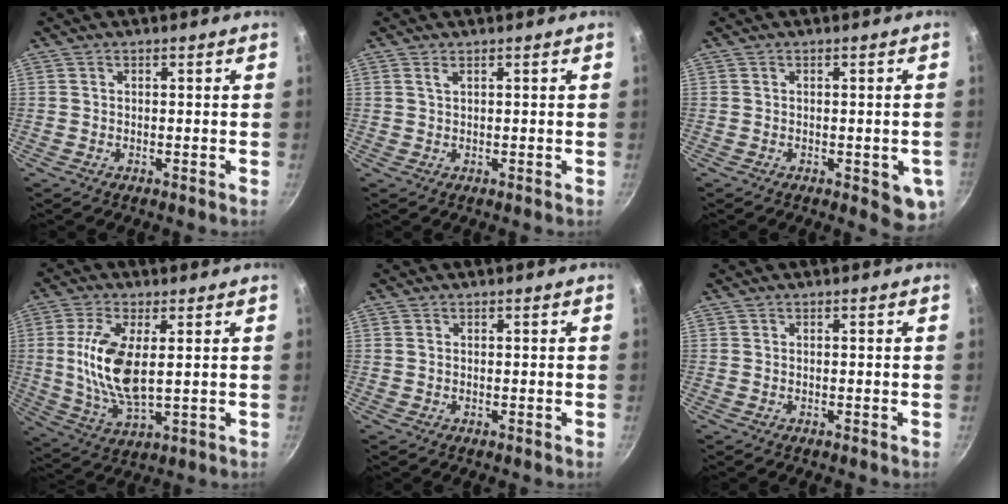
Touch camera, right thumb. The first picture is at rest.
{"total": 1.0, "force": [0.6, 0.4, 0.7], "torque": [-0.016, 0.003, 0.014]}
{"total": 5.5, "force": [-1.8, 2.2, 4.7], "torque": [-0.032, 0.000, -0.016]}
{"total": 12.4, "force": [1.5, 5.3, 11.1], "torque": [-0.233, -0.017, 0.037]}
{"total": 0.6, "force": [0.2, 0.4, 0.4], "torque": [-0.009, 0.002, 0.005]}
{"total": 0.0}